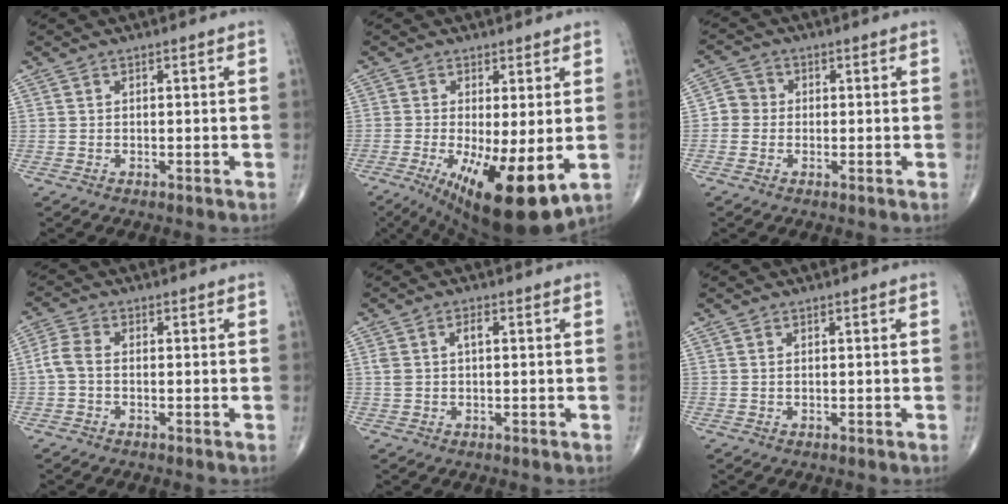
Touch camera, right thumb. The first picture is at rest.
{"total": 14.4, "force": [-3.6, 4.4, 13.2], "torque": [-0.210, -0.024, -0.041]}
{"total": 3.4, "force": [-0.4, 3.2, 1.0], "torque": [0.002, 0.008, -0.018]}
{"total": 3.6, "force": [-0.5, 2.2, 2.9], "torque": [-0.067, 0.010, -0.019]}
{"total": 4.2, "force": [1.1, 1.8, 3.6], "torque": [-0.079, 0.011, 0.024]}
{"total": 0.0}